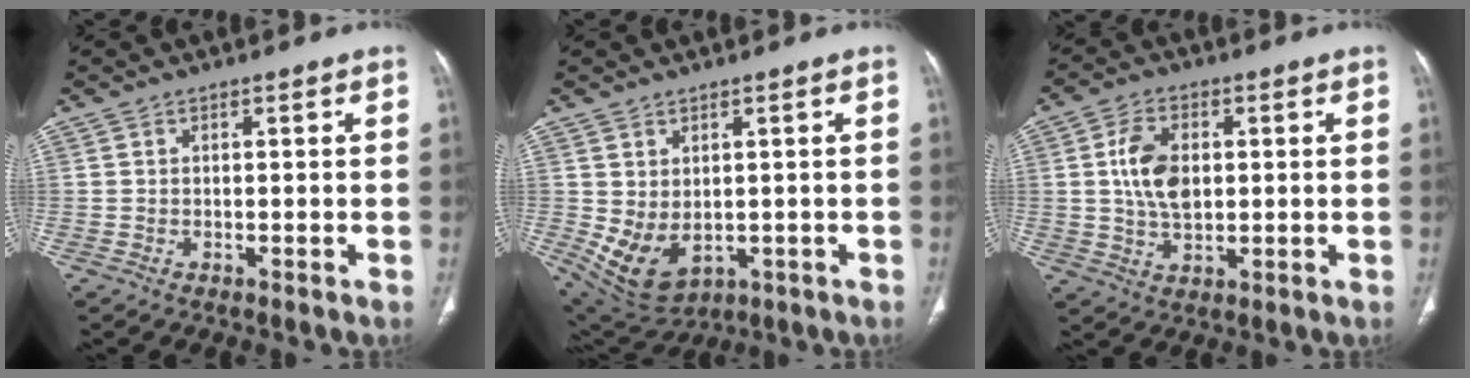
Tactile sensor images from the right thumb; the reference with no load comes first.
{"total": 8.9, "force": [-0.7, 5.9, 6.6], "torque": [-0.111, -0.004, 0.019]}
{"total": 11.0, "force": [1.4, 7.1, 8.3], "torque": [-0.142, -0.003, 0.030]}